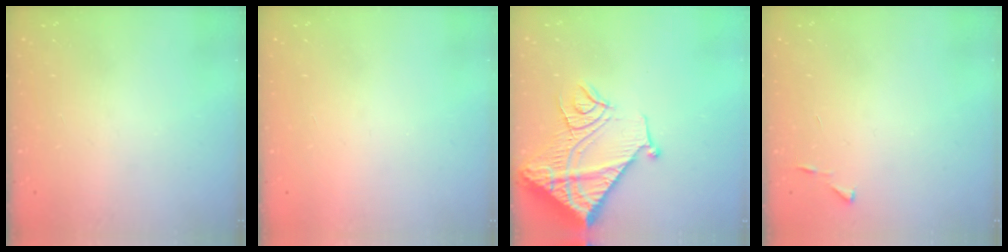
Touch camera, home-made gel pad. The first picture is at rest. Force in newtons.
{"total": 1.5, "press": 1.5, "slide": 0.1}
{"total": 19.7, "press": 19.6, "slide": 2.1}
{"total": 3.1, "press": 3.1, "slide": 0.3}